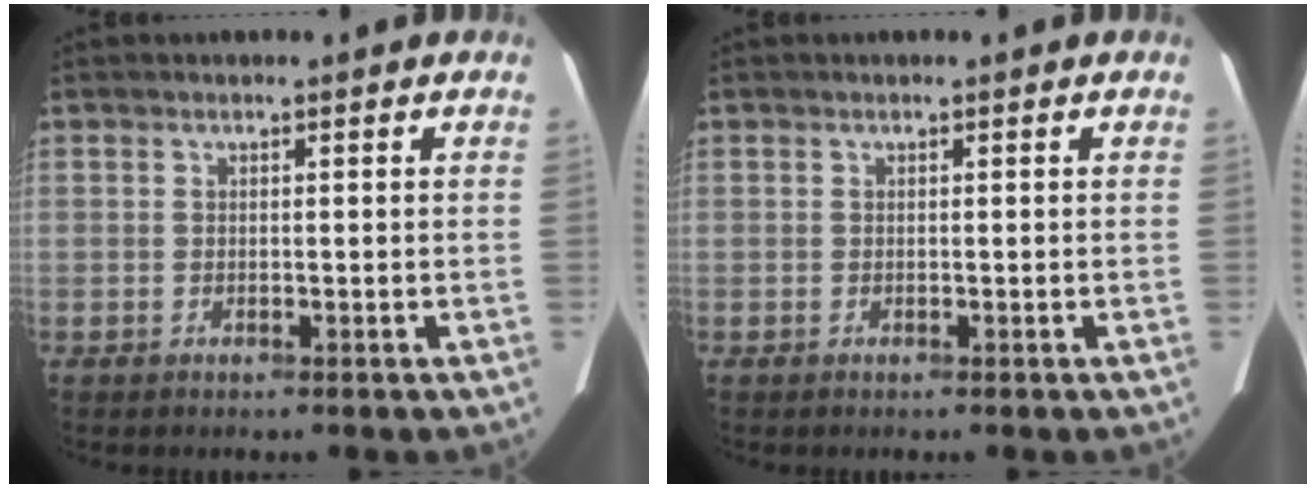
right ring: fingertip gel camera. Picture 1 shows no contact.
{"total": 0.0}